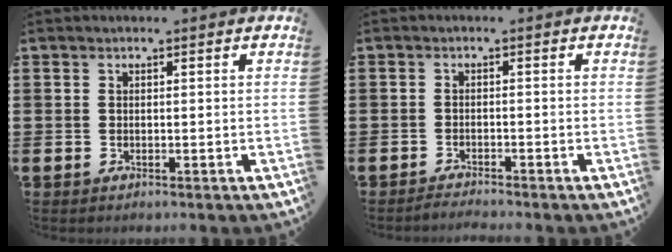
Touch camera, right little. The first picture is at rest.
{"total": 1.3, "force": [-1.3, -0.1, 0.1], "torque": [-0.003, 0.002, -0.025]}